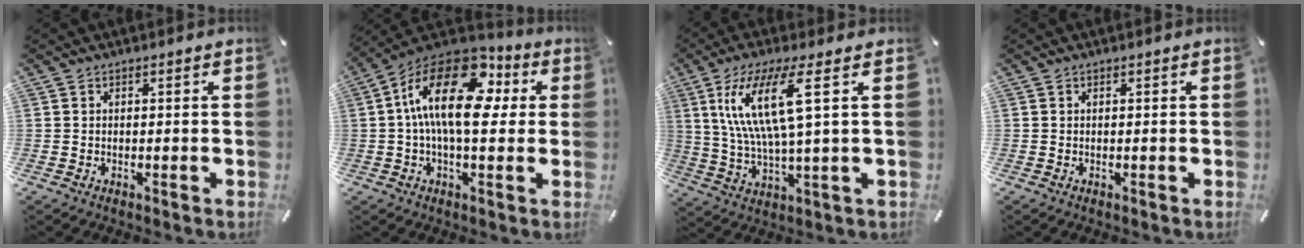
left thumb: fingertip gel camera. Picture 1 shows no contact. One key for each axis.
{"total": 19.6, "fx": 3.5, "fy": 9.8, "fz": 16.6, "tx": -0.309, "ty": -0.017, "tz": 0.055}
{"total": 15.2, "fx": 5.1, "fy": 3.1, "fz": 14.0, "tx": -0.299, "ty": -0.005, "tz": 0.077}
{"total": 0.0}